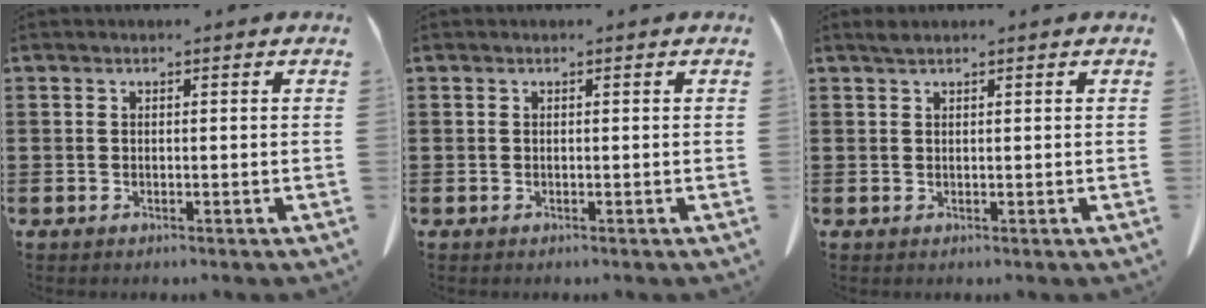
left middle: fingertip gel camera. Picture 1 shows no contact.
{"total": 0.0}
{"total": 0.9, "force": [0.7, 0.1, 0.6], "torque": [-0.013, 0.001, 0.013]}